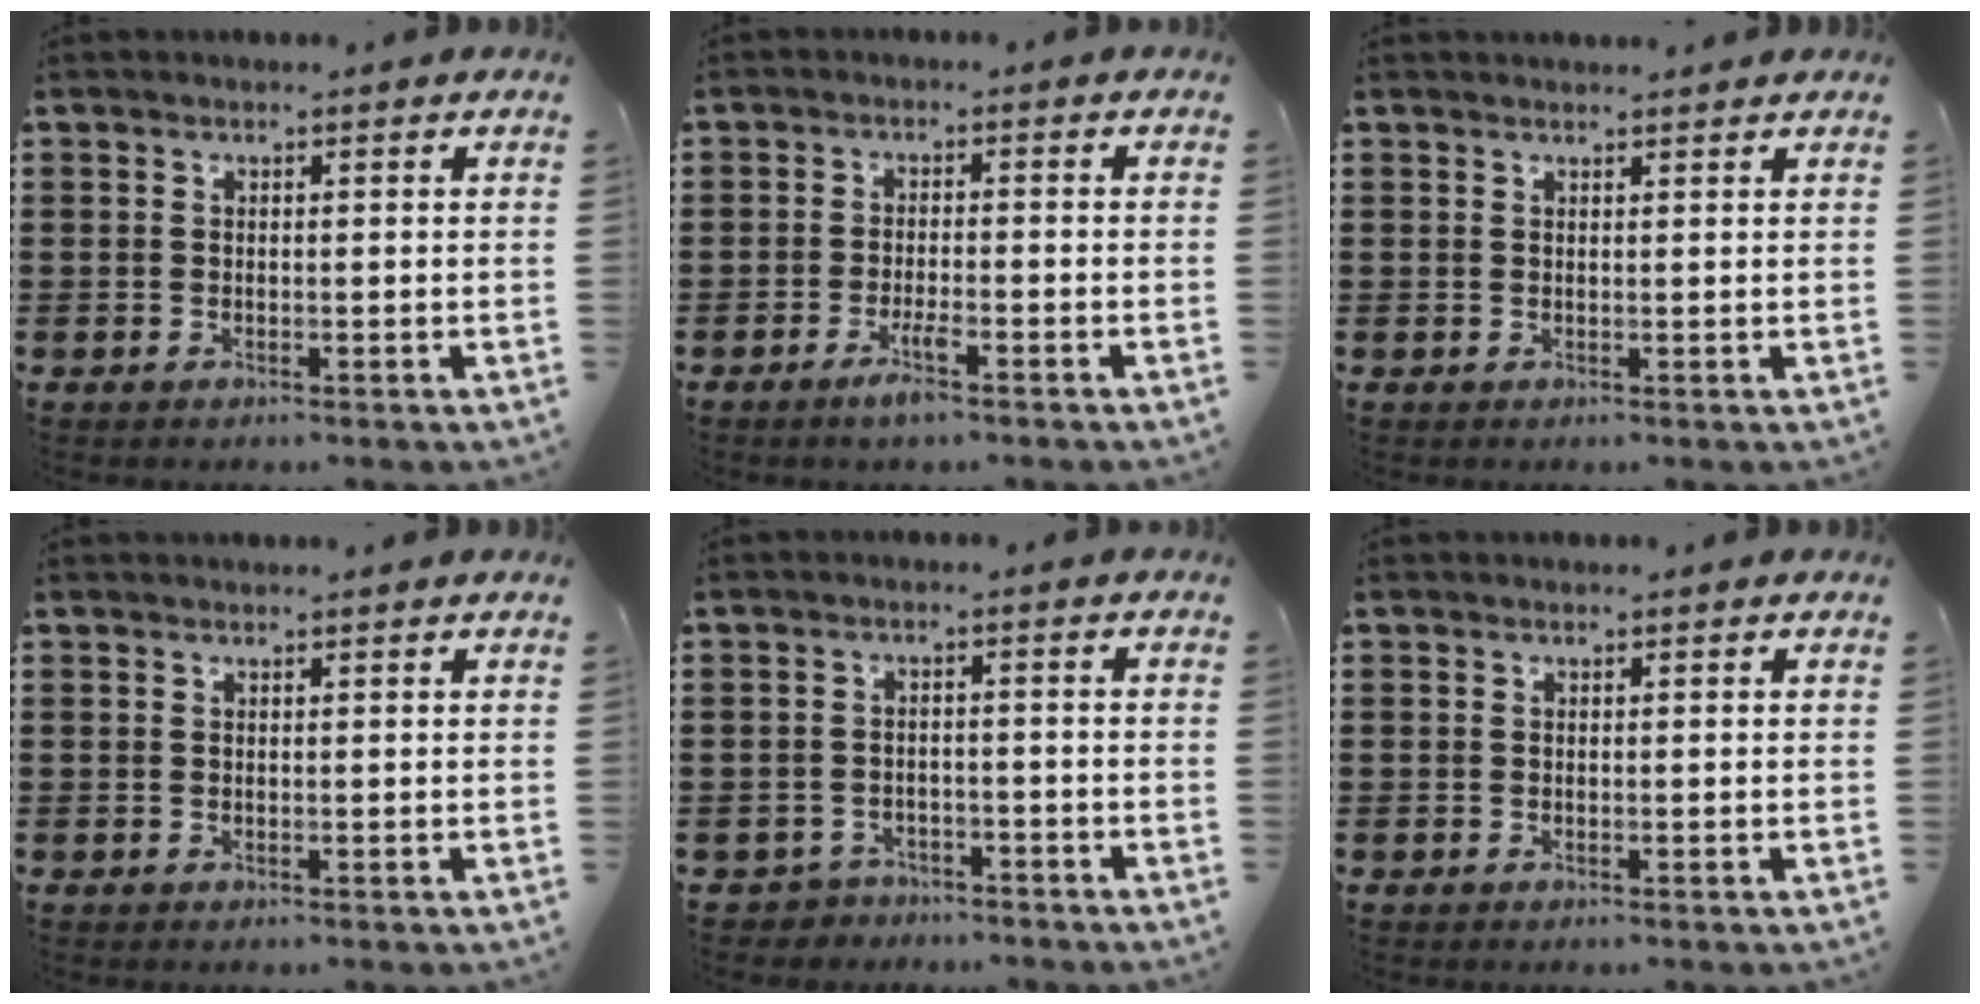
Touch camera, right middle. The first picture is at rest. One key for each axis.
{"total": 2.9, "fx": -1.8, "fy": 0.2, "fz": 2.2, "tx": -0.045, "ty": -0.001, "tz": -0.035}
{"total": 1.3, "fx": 1.3, "fy": -0.2, "fz": 0.1, "tx": -0.004, "ty": -0.002, "tz": 0.025}
{"total": 0.7, "fx": 0.6, "fy": -0.2, "fz": 0.1, "tx": -0.002, "ty": 0.000, "tz": 0.012}
{"total": 2.4, "fx": -2.3, "fy": 0.8, "fz": -0.3, "tx": -0.005, "ty": 0.000, "tz": -0.053}
{"total": 0.0}